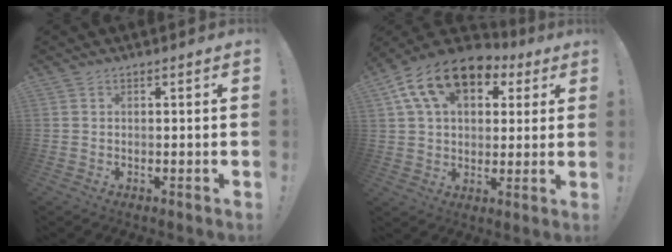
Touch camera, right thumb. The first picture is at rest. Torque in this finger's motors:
{"motor_torque": [1.71, 3.31, 0.22, 0.22, 0.16]}